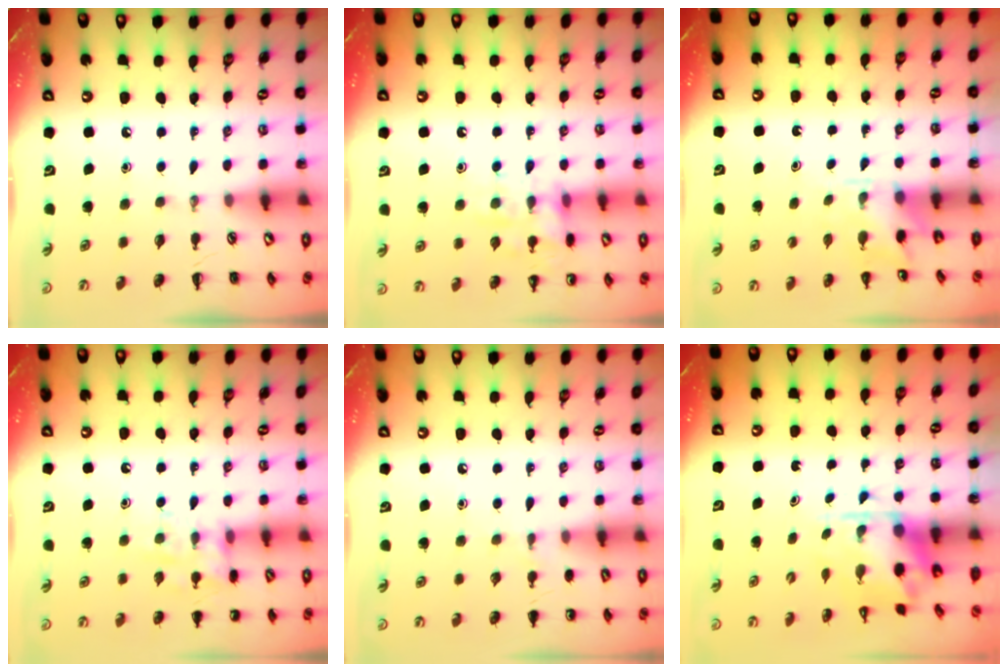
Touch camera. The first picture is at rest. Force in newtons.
{"total": 11.3, "press": 11.3, "slide": 0.5}
{"total": 4.5, "press": 4.3, "slide": 1.3}
{"total": 11.6, "press": 11.5, "slide": 0.7}
{"total": 4.8, "press": 4.6, "slide": 1.6}
{"total": 3.8, "press": 3.7, "slide": 0.9}